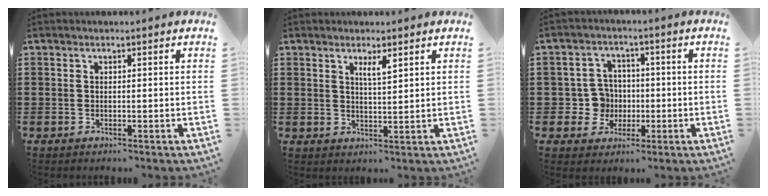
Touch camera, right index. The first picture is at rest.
{"total": 2.4, "force": [1.6, 0.4, 1.8], "torque": [-0.037, 0.002, 0.026]}
{"total": 5.9, "force": [-0.6, 5.5, 2.0], "torque": [-0.057, 0.017, -0.009]}